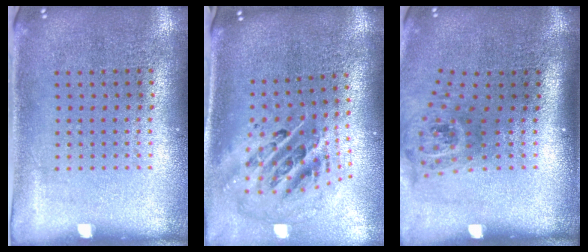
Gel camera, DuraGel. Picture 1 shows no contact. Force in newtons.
{"total": 2.8, "press": 1.9, "slide": 2.0}
{"total": 1.8, "press": 1.3, "slide": 1.3}